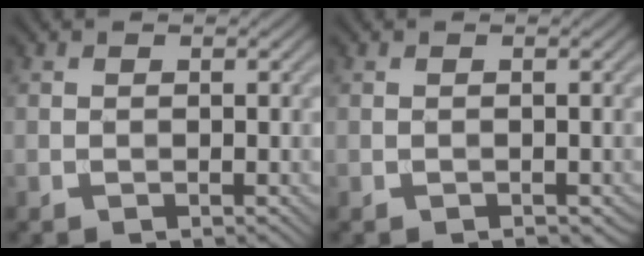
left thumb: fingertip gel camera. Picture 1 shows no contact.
{"total": 0.0}